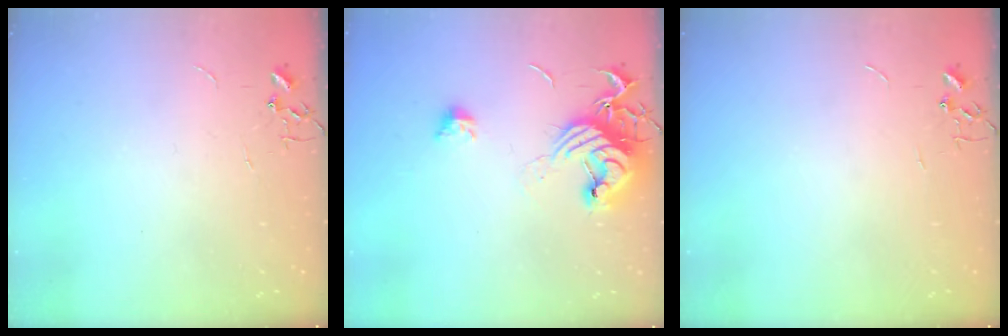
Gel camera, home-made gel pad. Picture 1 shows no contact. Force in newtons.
{"total": 14.4, "press": 14.4, "slide": 0.8}
{"total": 0.0}